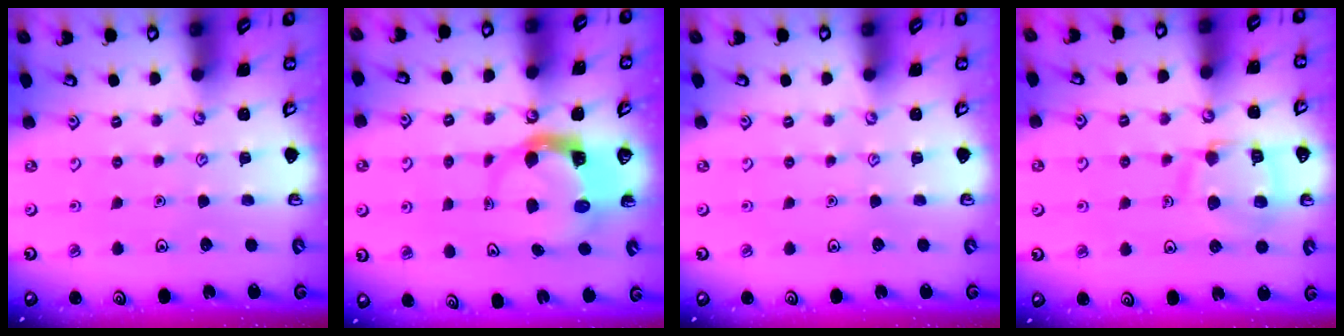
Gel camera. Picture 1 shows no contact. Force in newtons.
{"total": 4.4, "press": 4.4, "slide": 0.7}
{"total": 0.0}
{"total": 13.0, "press": 13.0, "slide": 1.3}